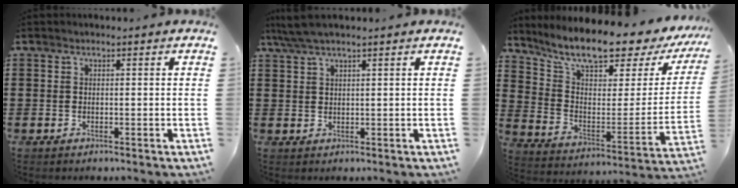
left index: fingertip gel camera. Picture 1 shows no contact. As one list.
[{"total": 3.2, "force": [2.3, 0.2, 2.3], "torque": [-0.047, 0.002, 0.044]}, {"total": 9.4, "force": [8.2, 1.4, 4.4], "torque": [-0.101, -0.070, 0.134]}]